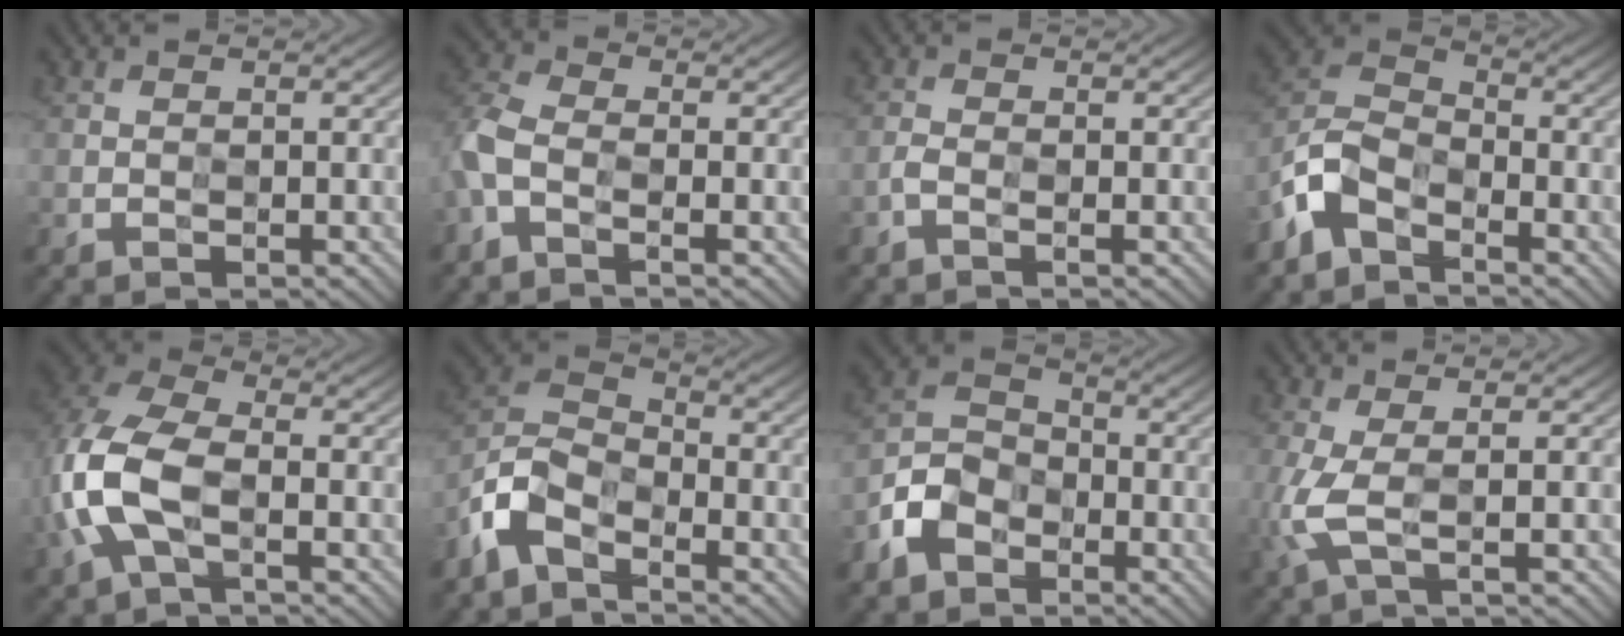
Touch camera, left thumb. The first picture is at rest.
{"total": 6.3, "force": [-2.5, 3.7, 4.4], "torque": [-0.118, -0.005, -0.057]}
{"total": 1.6, "force": [-1.3, 0.4, 0.8], "torque": [-0.016, -0.002, -0.027]}
{"total": 7.4, "force": [-5.1, 4.0, 3.6], "torque": [-0.072, 0.003, -0.119]}
{"total": 11.4, "force": [-2.0, 7.3, 8.6], "torque": [-0.224, 0.003, -0.046]}
{"total": 8.2, "force": [-5.6, 4.2, 4.3], "torque": [-0.086, -0.001, -0.129]}
{"total": 6.1, "force": [-3.7, 4.3, 2.1], "torque": [-0.040, 0.003, -0.089]}
{"total": 3.8, "force": [-0.1, 1.1, 3.6], "torque": [-0.105, 0.001, -0.005]}